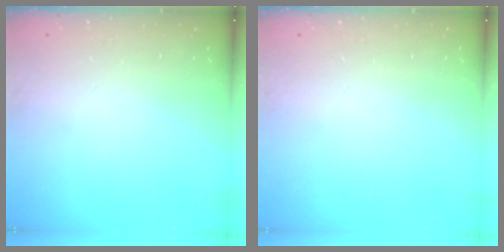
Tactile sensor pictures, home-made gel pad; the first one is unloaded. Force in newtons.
{"total": 0.0}